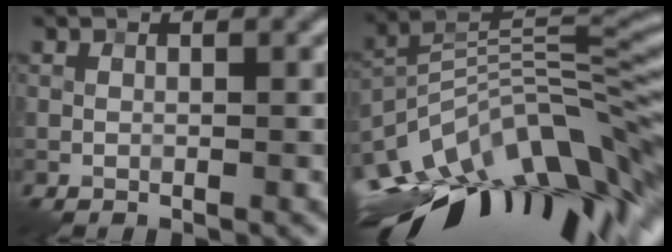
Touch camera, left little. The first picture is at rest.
{"total": 15.5, "force": [-8.2, 5.8, 11.8], "torque": [-0.217, 0.008, -0.144]}